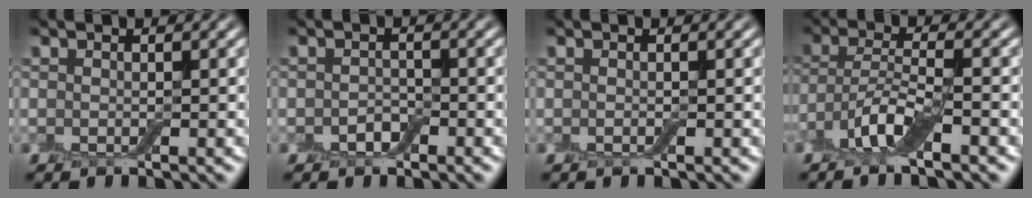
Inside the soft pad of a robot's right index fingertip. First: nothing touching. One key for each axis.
{"total": 1.4, "fx": -0.7, "fy": 0.9, "fz": 0.8, "tx": -0.015, "ty": 0.001, "tz": -0.014}
{"total": 0.0}
{"total": 4.1, "fx": -2.5, "fy": 0.9, "fz": 3.2, "tx": -0.065, "ty": 0.004, "tz": -0.057}